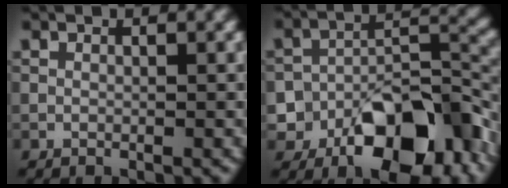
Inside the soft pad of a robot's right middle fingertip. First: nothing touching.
{"total": 10.9, "force": [-5.8, 5.9, 7.1], "torque": [-0.098, -0.004, -0.090]}